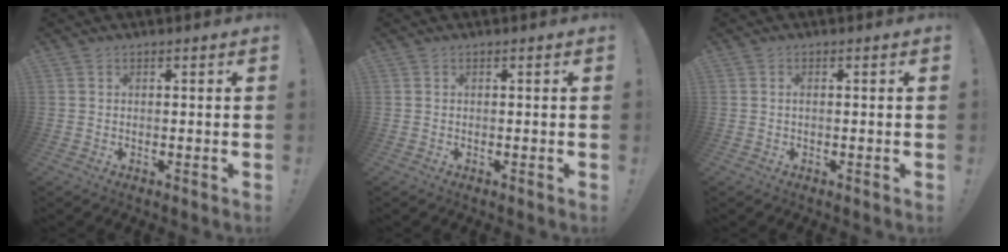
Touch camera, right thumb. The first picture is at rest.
{"total": 0.0}
{"total": 0.5, "force": [0.0, 0.2, 0.5], "torque": [-0.011, 0.001, 0.000]}